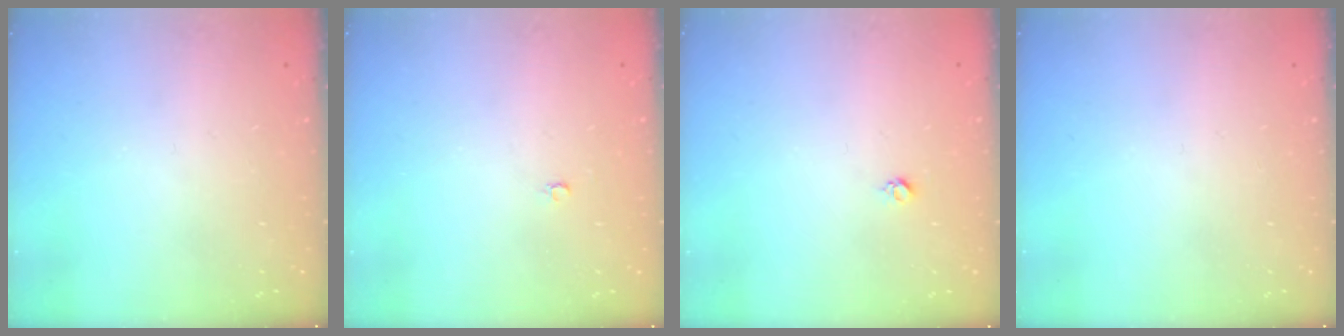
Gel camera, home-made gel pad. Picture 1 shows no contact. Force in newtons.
{"total": 2.0, "press": 2.0, "slide": 0.4}
{"total": 3.0, "press": 2.9, "slide": 0.4}
{"total": 0.0}